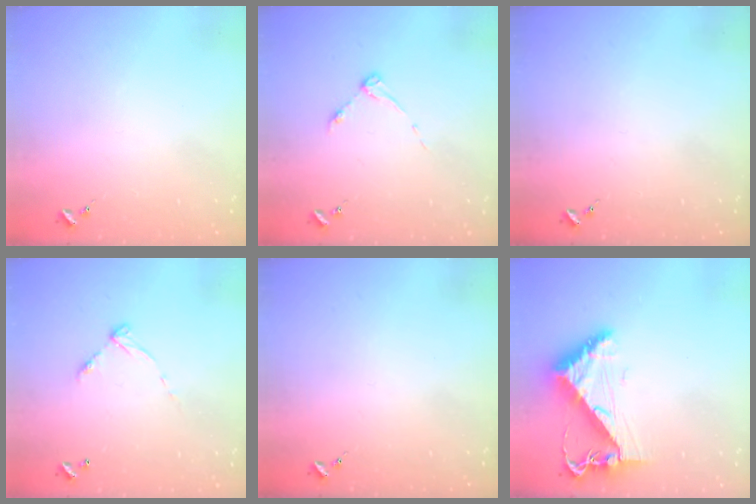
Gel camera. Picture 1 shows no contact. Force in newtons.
{"total": 3.7, "press": 3.7, "slide": 0.4}
{"total": 0.0}
{"total": 5.8, "press": 5.8, "slide": 0.4}
{"total": 0.0}
{"total": 8.3, "press": 8.2, "slide": 1.0}